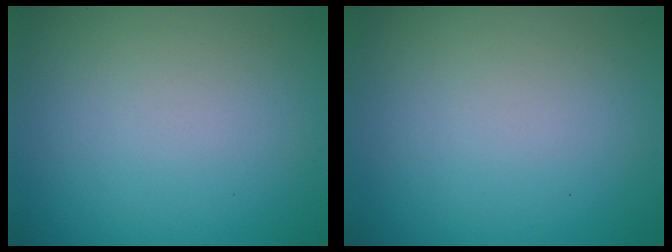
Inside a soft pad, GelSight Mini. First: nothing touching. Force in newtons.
{"total": 0.0}